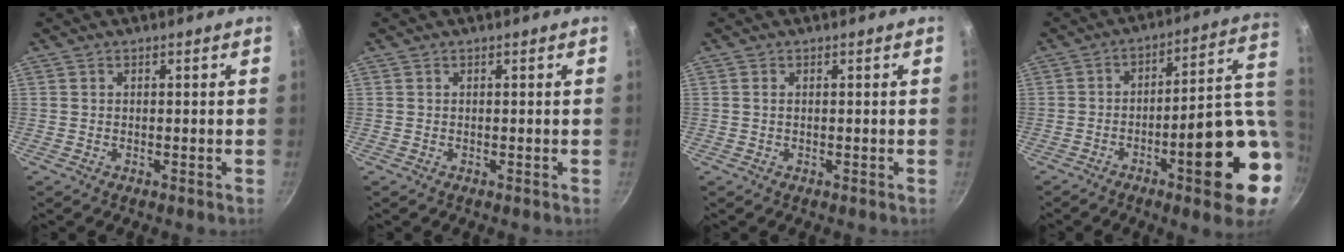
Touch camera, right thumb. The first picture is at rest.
{"total": 0.0}
{"total": 0.6, "force": [0.1, 0.3, 0.5], "torque": [-0.010, 0.002, 0.001]}
{"total": 18.8, "force": [-3.1, 5.4, 17.7], "torque": [-0.215, 0.018, -0.037]}